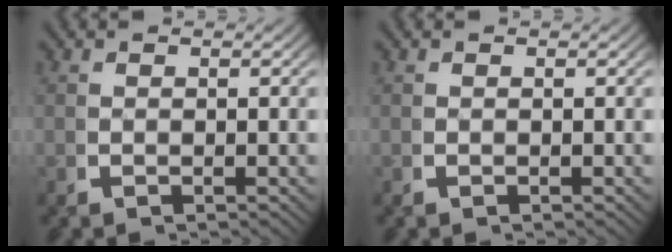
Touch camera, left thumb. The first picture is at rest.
{"total": 0.0}